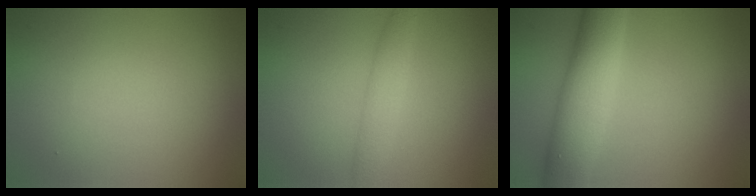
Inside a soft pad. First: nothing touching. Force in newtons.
{"total": 2.5, "press": 2.5, "slide": 0.1}
{"total": 7.3, "press": 7.3, "slide": 0.3}